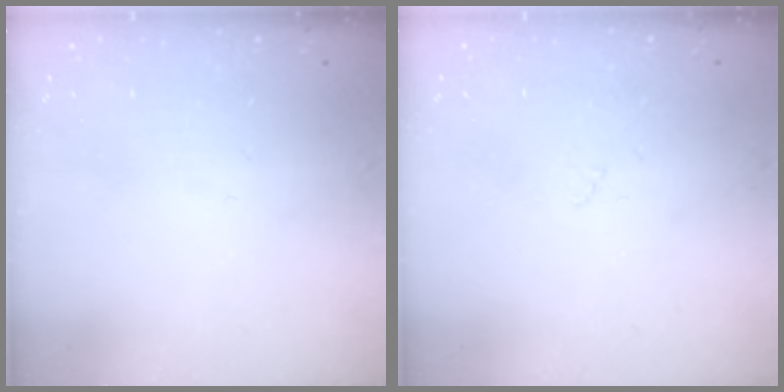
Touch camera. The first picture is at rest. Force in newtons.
{"total": 2.7, "press": 2.6, "slide": 0.5}